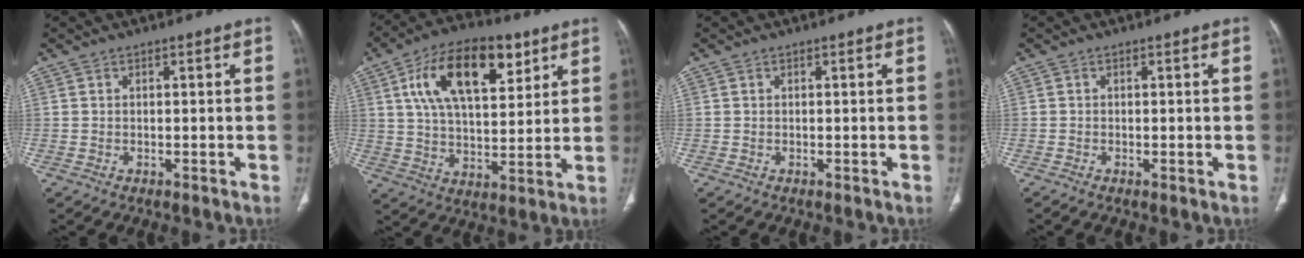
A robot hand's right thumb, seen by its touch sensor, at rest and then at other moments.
{"total": 19.1, "force": [8.3, 9.4, 14.4], "torque": [-0.214, -0.015, 0.141]}
{"total": 0.0}
{"total": 0.6, "force": [-0.3, 0.2, 0.5], "torque": [-0.014, -0.003, -0.007]}